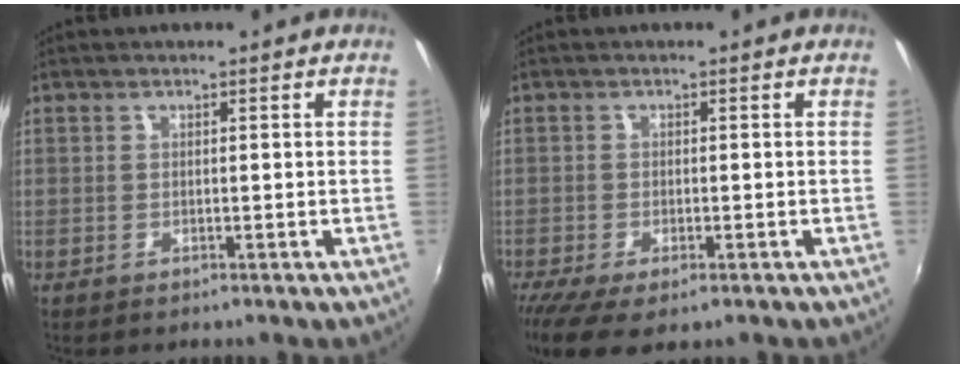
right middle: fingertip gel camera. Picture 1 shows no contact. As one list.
[{"total": 6.7, "force": [-4.2, 2.3, 4.6], "torque": [-0.106, -0.032, -0.071]}]